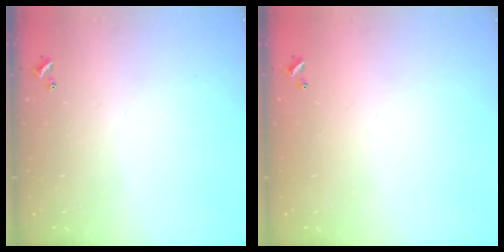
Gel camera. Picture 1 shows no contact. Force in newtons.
{"total": 2.9, "press": 2.9, "slide": 0.1}